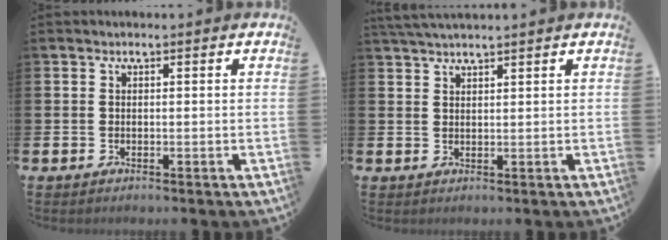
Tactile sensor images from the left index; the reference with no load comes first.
{"total": 2.4, "force": [2.3, -0.1, 0.4], "torque": [-0.018, -0.003, 0.045]}